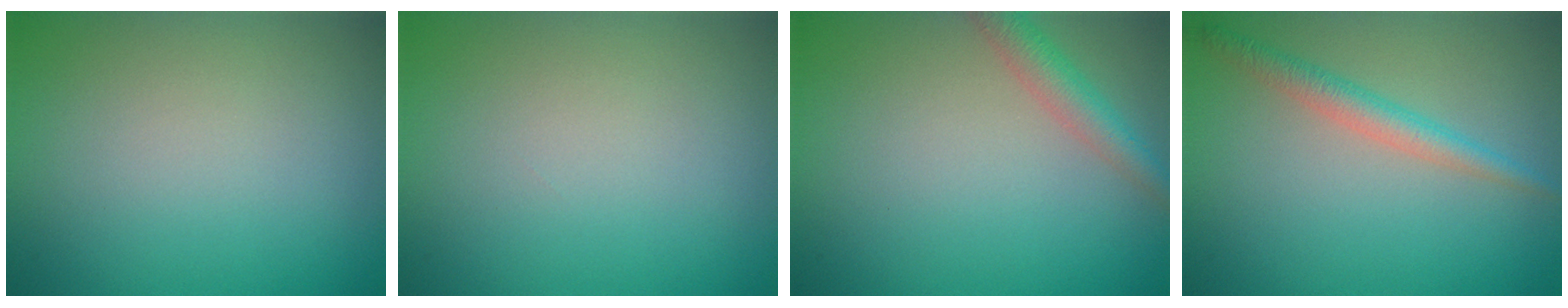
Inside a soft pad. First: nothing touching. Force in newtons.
{"total": 0.0}
{"total": 2.7, "press": 2.7, "slide": 0.2}
{"total": 2.5, "press": 2.5, "slide": 0.1}